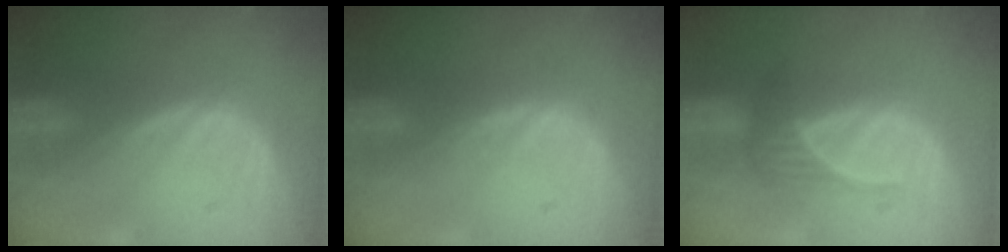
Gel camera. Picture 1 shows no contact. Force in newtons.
{"total": 0.8, "press": 0.8, "slide": 0.3}
{"total": 2.8, "press": 2.7, "slide": 0.9}